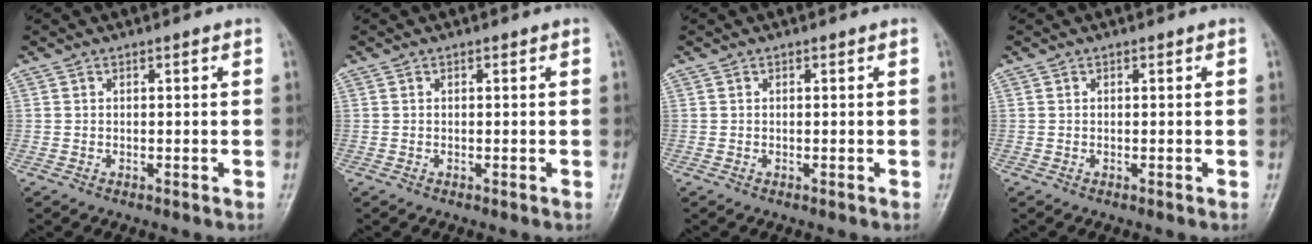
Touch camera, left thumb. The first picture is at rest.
{"total": 0.0}
{"total": 0.0}
{"total": 0.0}